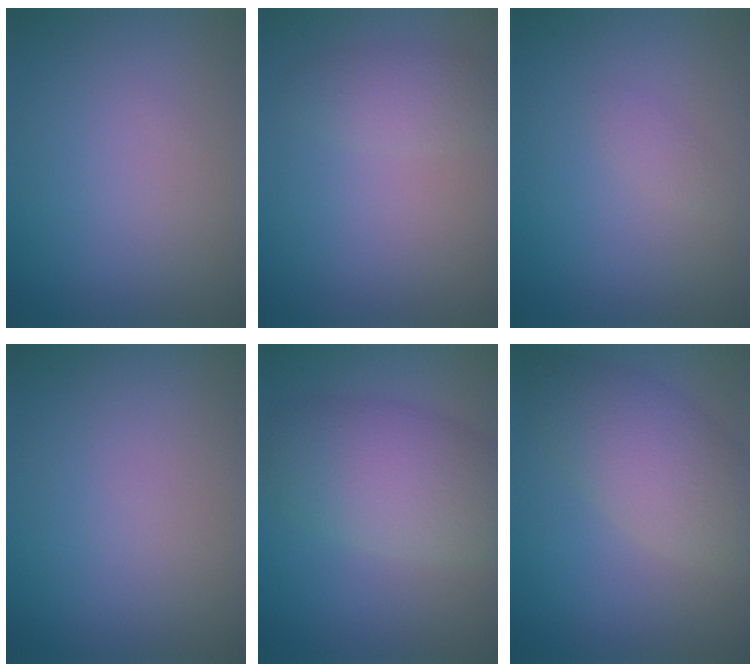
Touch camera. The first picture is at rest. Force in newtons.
{"total": 2.1, "press": 2.1, "slide": 0.2}
{"total": 0.8, "press": 0.8, "slide": 0.1}
{"total": 0.0}
{"total": 7.0, "press": 7.0, "slide": 0.3}
{"total": 5.7, "press": 5.7, "slide": 0.3}